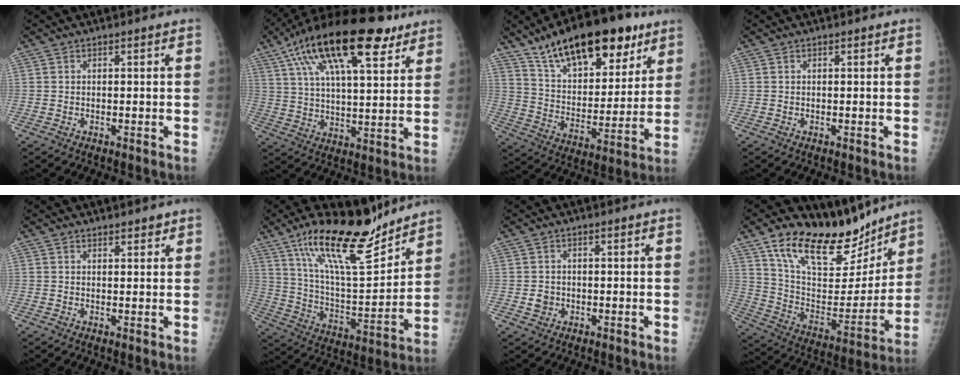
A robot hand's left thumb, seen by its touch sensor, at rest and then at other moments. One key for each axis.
{"total": 22.6, "fx": 12.4, "fy": 8.1, "fz": 17.0, "tx": -0.280, "ty": -0.014, "tz": 0.209}
{"total": 23.3, "fx": 14.9, "fy": 10.3, "fz": 14.5, "tx": -0.191, "ty": -0.047, "tz": 0.248}
{"total": 0.0}
{"total": 1.7, "fx": 1.4, "fy": 0.8, "fz": 0.6, "tx": 0.005, "ty": -0.009, "tz": 0.017}
{"total": 20.3, "fx": 15.1, "fy": 5.2, "fz": 12.5, "tx": -0.178, "ty": -0.085, "tz": 0.266}
{"total": 2.1, "fx": -0.3, "fy": 1.9, "fz": 0.7, "tx": -0.001, "ty": 0.004, "tz": -0.001}
{"total": 22.0, "fx": 16.8, "fy": 9.2, "fz": 10.8, "tx": -0.128, "ty": -0.087, "tz": 0.289}